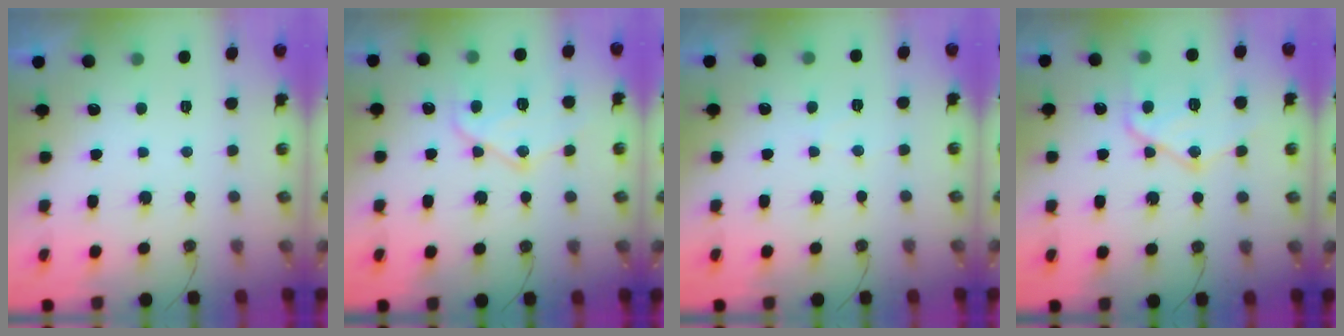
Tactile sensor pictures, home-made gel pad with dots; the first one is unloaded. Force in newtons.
{"total": 16.0, "press": 15.9, "slide": 1.7}
{"total": 4.5, "press": 4.4, "slide": 0.8}
{"total": 15.9, "press": 15.9, "slide": 1.5}